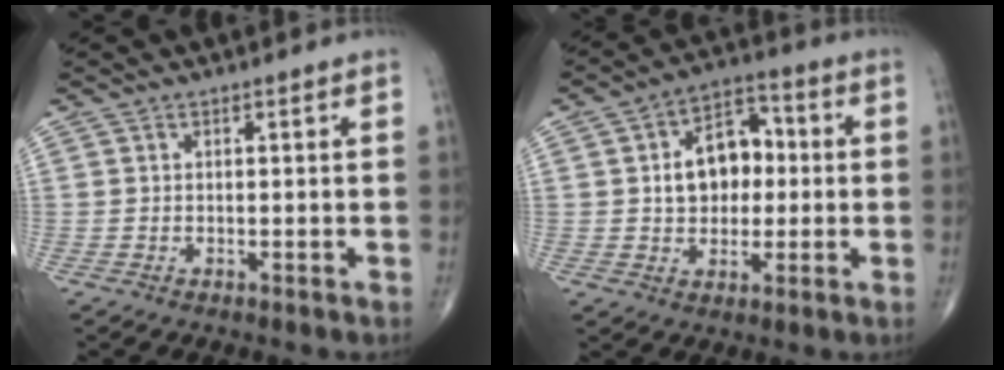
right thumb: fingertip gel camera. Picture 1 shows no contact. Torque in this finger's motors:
{"motor_torque": [0.98, 0.95, 1.42, 0.10, 0.29]}